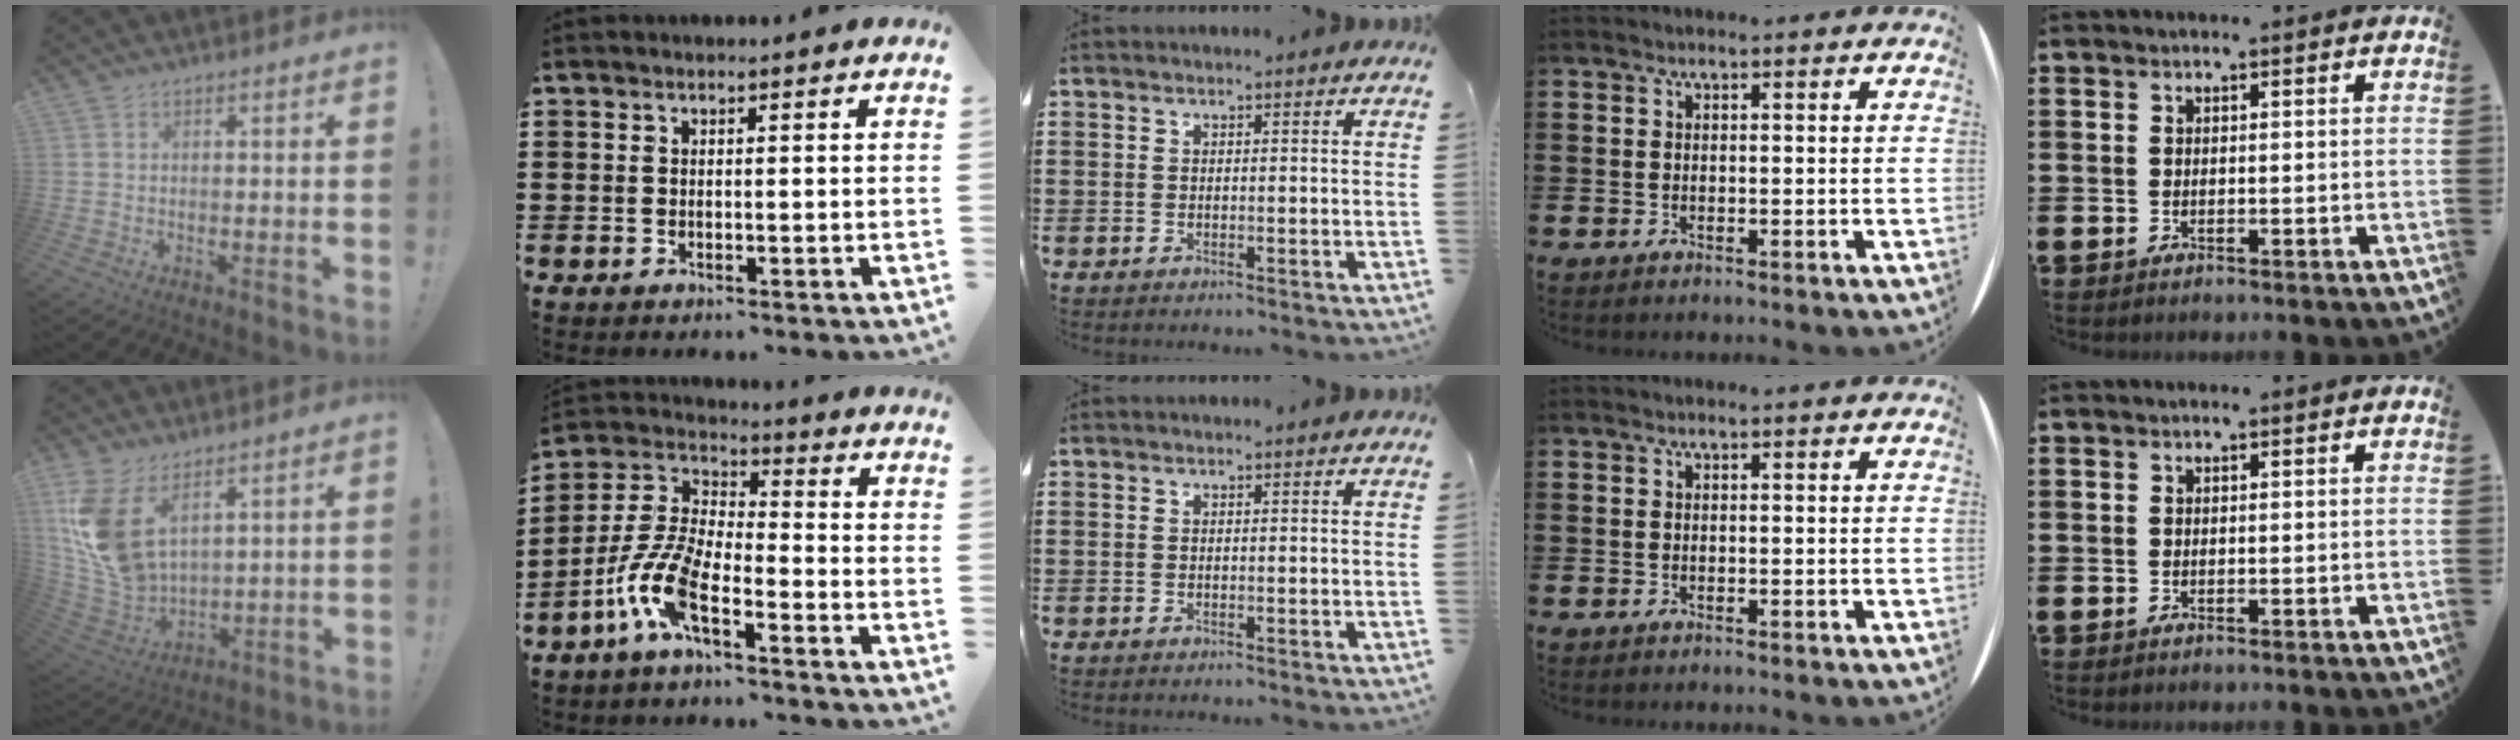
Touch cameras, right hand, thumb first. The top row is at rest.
{"thumb": {"total": 14.6, "force": [6.9, 8.4, 9.8], "torque": [-0.213, -0.050, 0.130]}, "index": {"total": 9.9, "force": [-5.6, 3.0, 7.7], "torque": [-0.198, -0.020, -0.114]}}